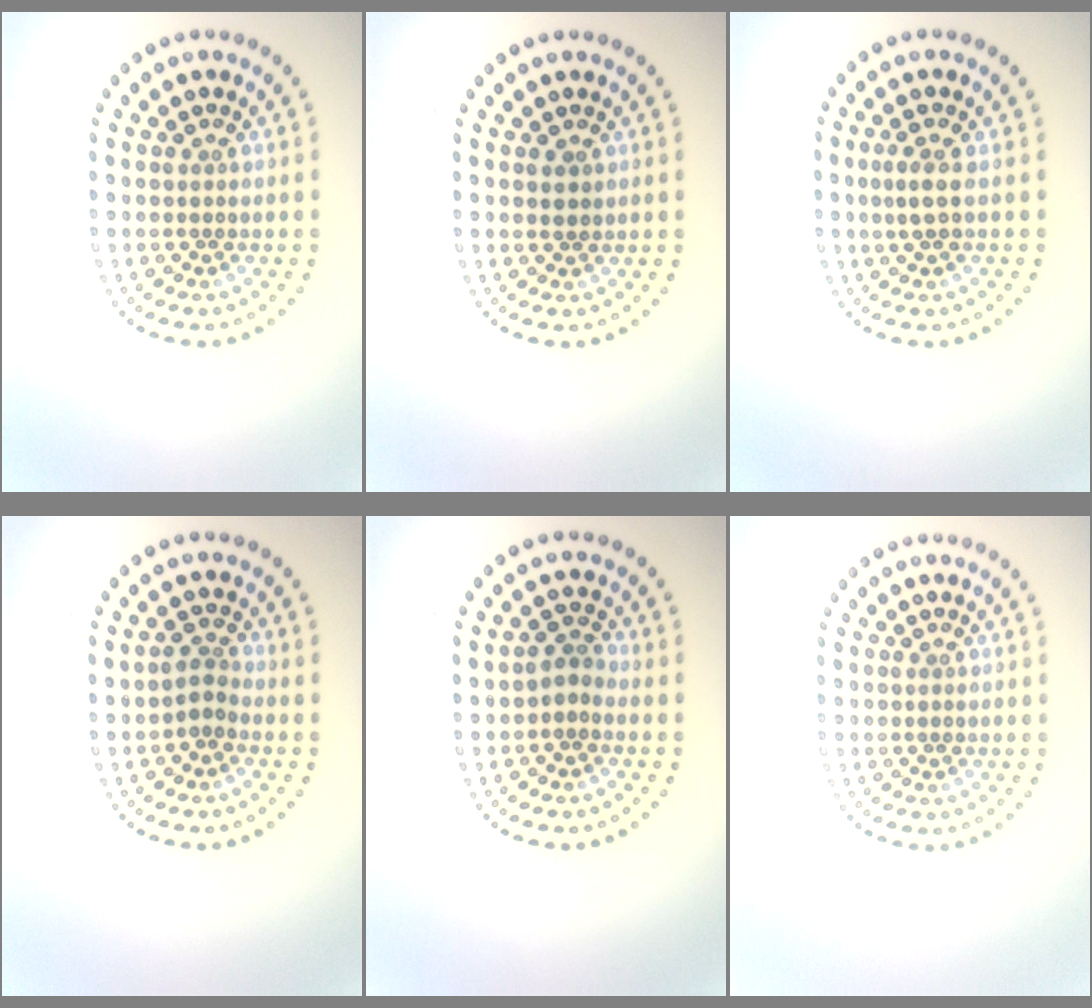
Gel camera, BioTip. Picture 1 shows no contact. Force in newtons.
{"total": 0.9, "press": 0.8, "slide": 0.4}
{"total": 1.4, "press": 1.2, "slide": 0.7}
{"total": 1.6, "press": 1.1, "slide": 1.1}
{"total": 1.6, "press": 1.1, "slide": 1.1}
{"total": 0.0}